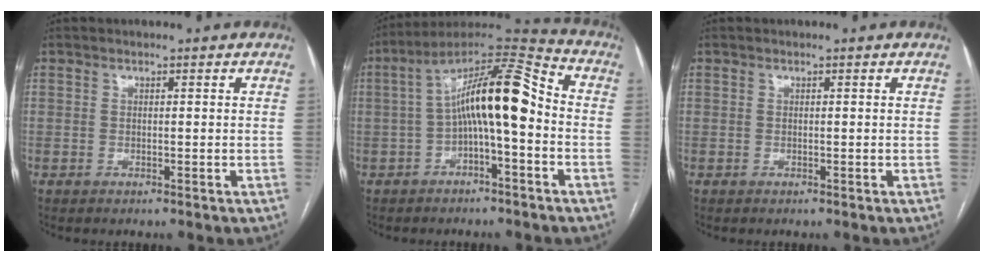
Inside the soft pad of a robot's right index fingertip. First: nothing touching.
{"total": 13.8, "force": [-0.7, 2.8, 13.5], "torque": [-0.228, 0.049, -0.013]}
{"total": 0.0}